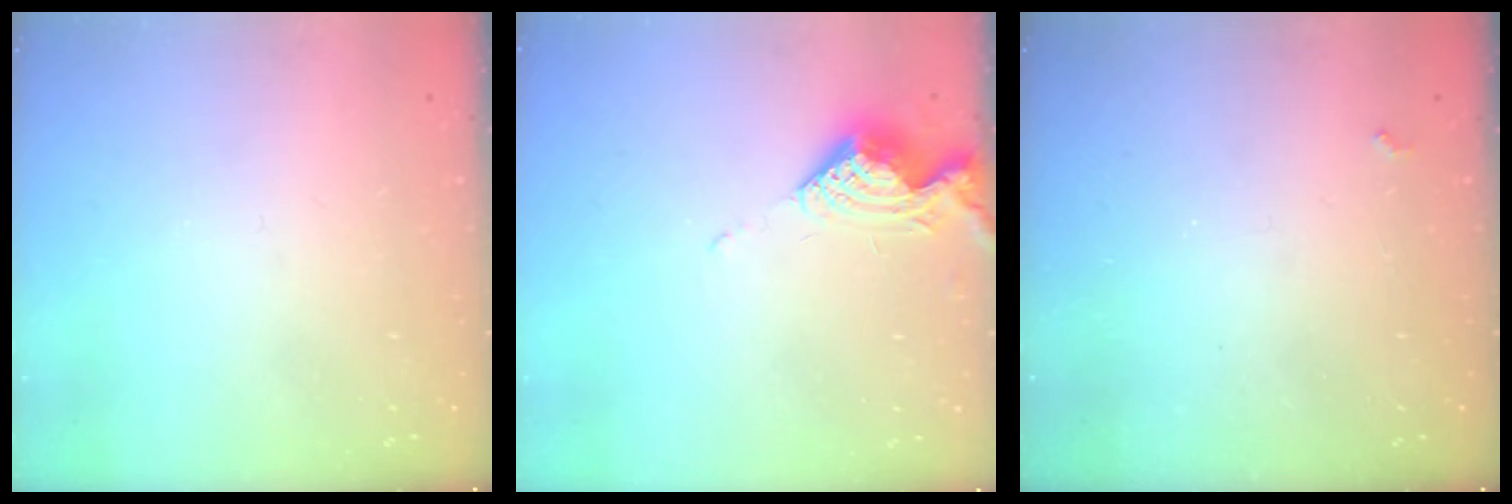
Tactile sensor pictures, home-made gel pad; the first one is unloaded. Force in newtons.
{"total": 8.0, "press": 8.0, "slide": 0.4}
{"total": 3.7, "press": 3.6, "slide": 0.7}